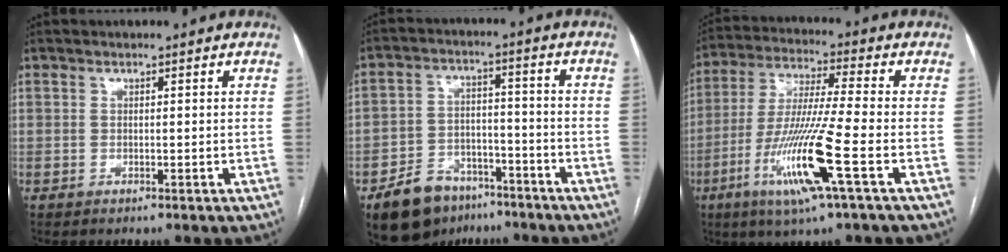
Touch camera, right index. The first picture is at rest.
{"total": 11.0, "force": [-7.6, 6.6, 4.4], "torque": [-0.078, 0.014, -0.119]}
{"total": 14.6, "force": [-5.6, -0.7, 13.4], "torque": [-0.276, -0.024, -0.110]}